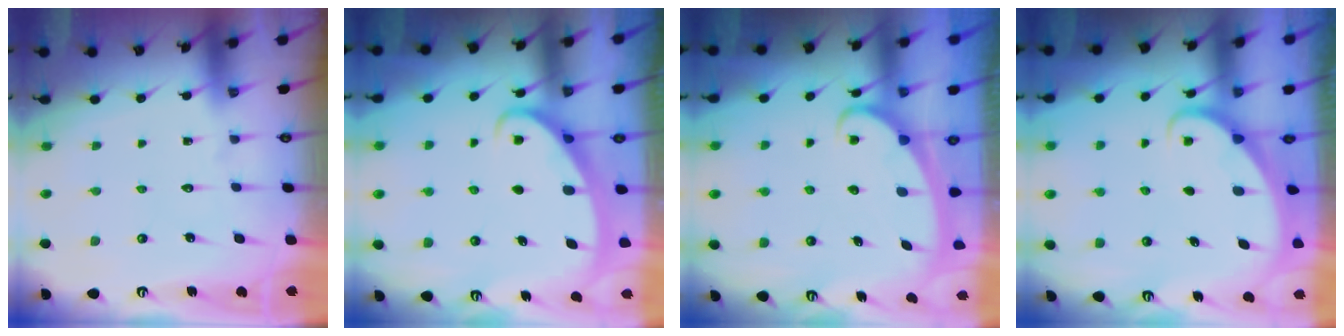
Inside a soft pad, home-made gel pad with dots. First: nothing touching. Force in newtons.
{"total": 2.4, "press": 2.4, "slide": 0.4}
{"total": 2.3, "press": 2.3, "slide": 0.3}
{"total": 1.6, "press": 1.6, "slide": 0.0}